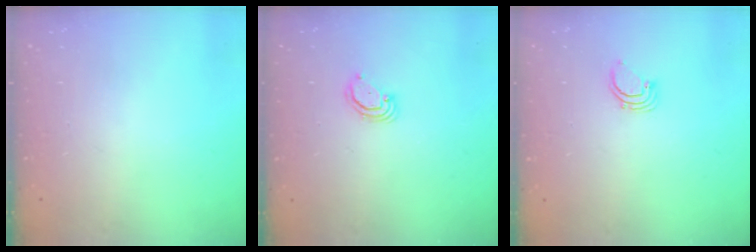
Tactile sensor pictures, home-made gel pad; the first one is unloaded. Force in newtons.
{"total": 2.8, "press": 2.8, "slide": 0.3}
{"total": 2.5, "press": 2.5, "slide": 0.1}